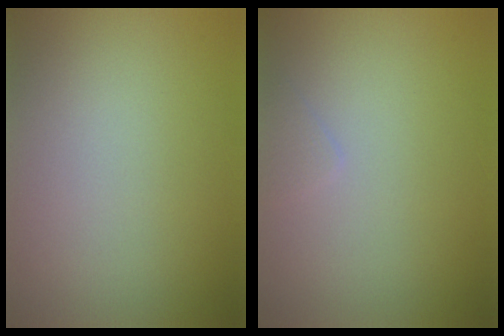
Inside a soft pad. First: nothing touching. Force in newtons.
{"total": 0.7, "press": 0.7, "slide": 0.0}